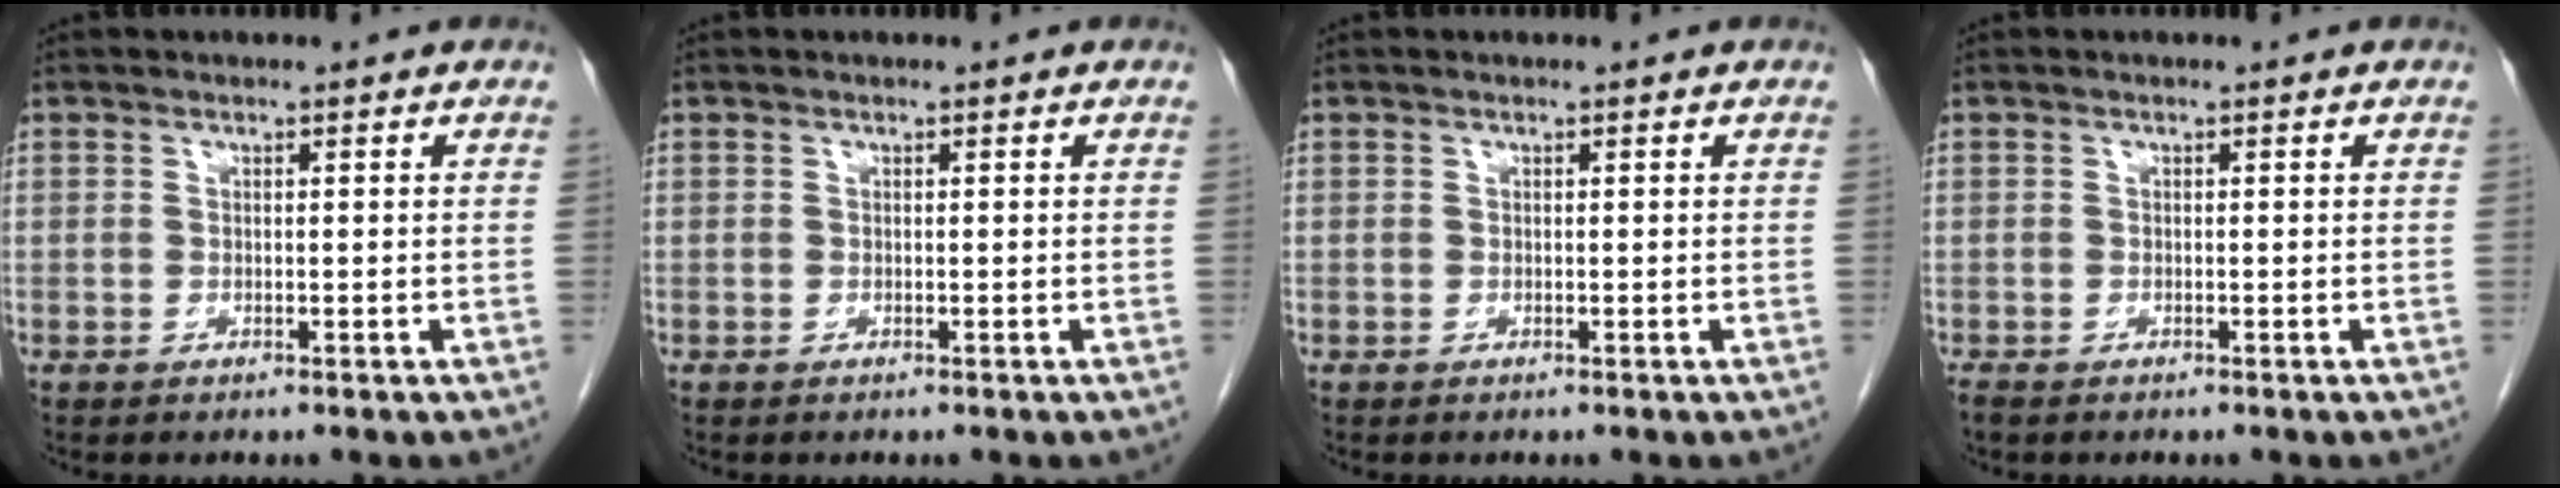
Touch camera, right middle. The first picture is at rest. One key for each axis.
{"total": 0.0}
{"total": 0.0}
{"total": 1.1, "fx": -0.9, "fy": 0.4, "fz": 0.5, "tx": -0.015, "ty": -0.004, "tz": -0.014}